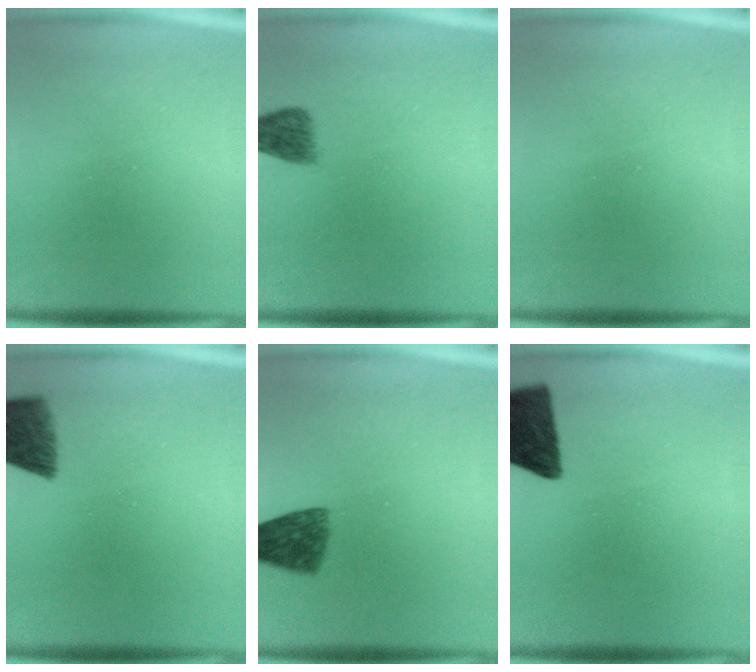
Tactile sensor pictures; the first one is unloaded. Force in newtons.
{"total": 2.7}
{"total": 0.0}
{"total": 7.4}
{"total": 6.9}
{"total": 12.9}